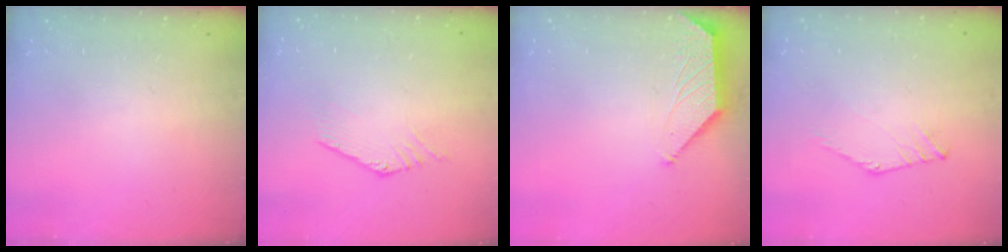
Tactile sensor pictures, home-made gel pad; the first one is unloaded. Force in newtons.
{"total": 0.7, "press": 0.7, "slide": 0.1}
{"total": 0.7, "press": 0.7, "slide": 0.1}
{"total": 1.6, "press": 1.5, "slide": 0.4}